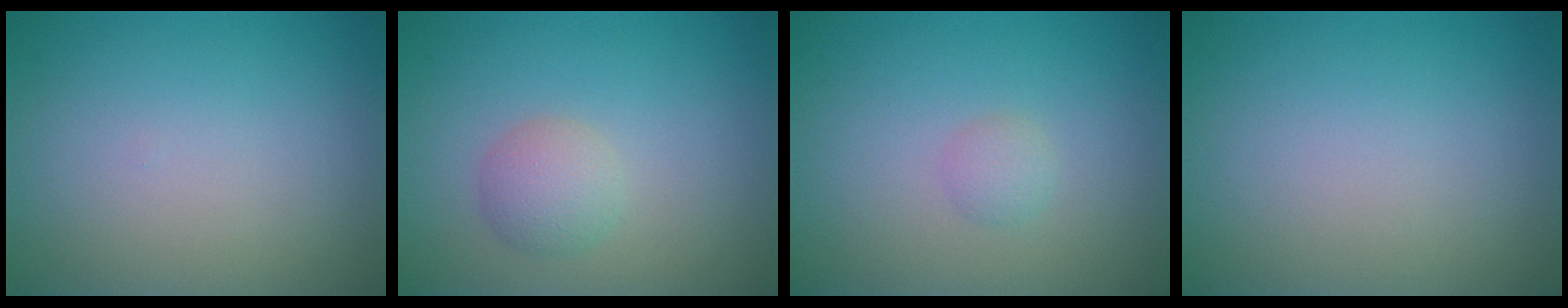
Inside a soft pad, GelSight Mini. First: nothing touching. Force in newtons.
{"total": 2.3, "press": 2.3, "slide": 0.0}
{"total": 1.1, "press": 1.1, "slide": 0.0}
{"total": 0.0}